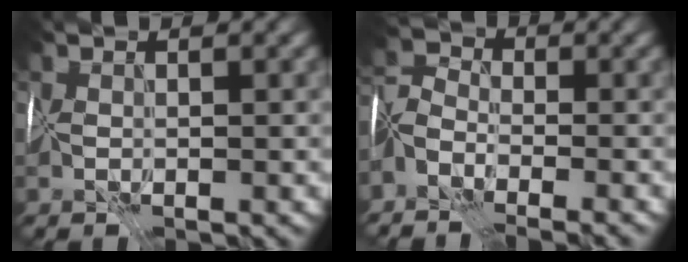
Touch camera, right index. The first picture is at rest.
{"total": 6.4, "force": [-5.1, 2.8, 2.8], "torque": [-0.051, -0.007, -0.075]}